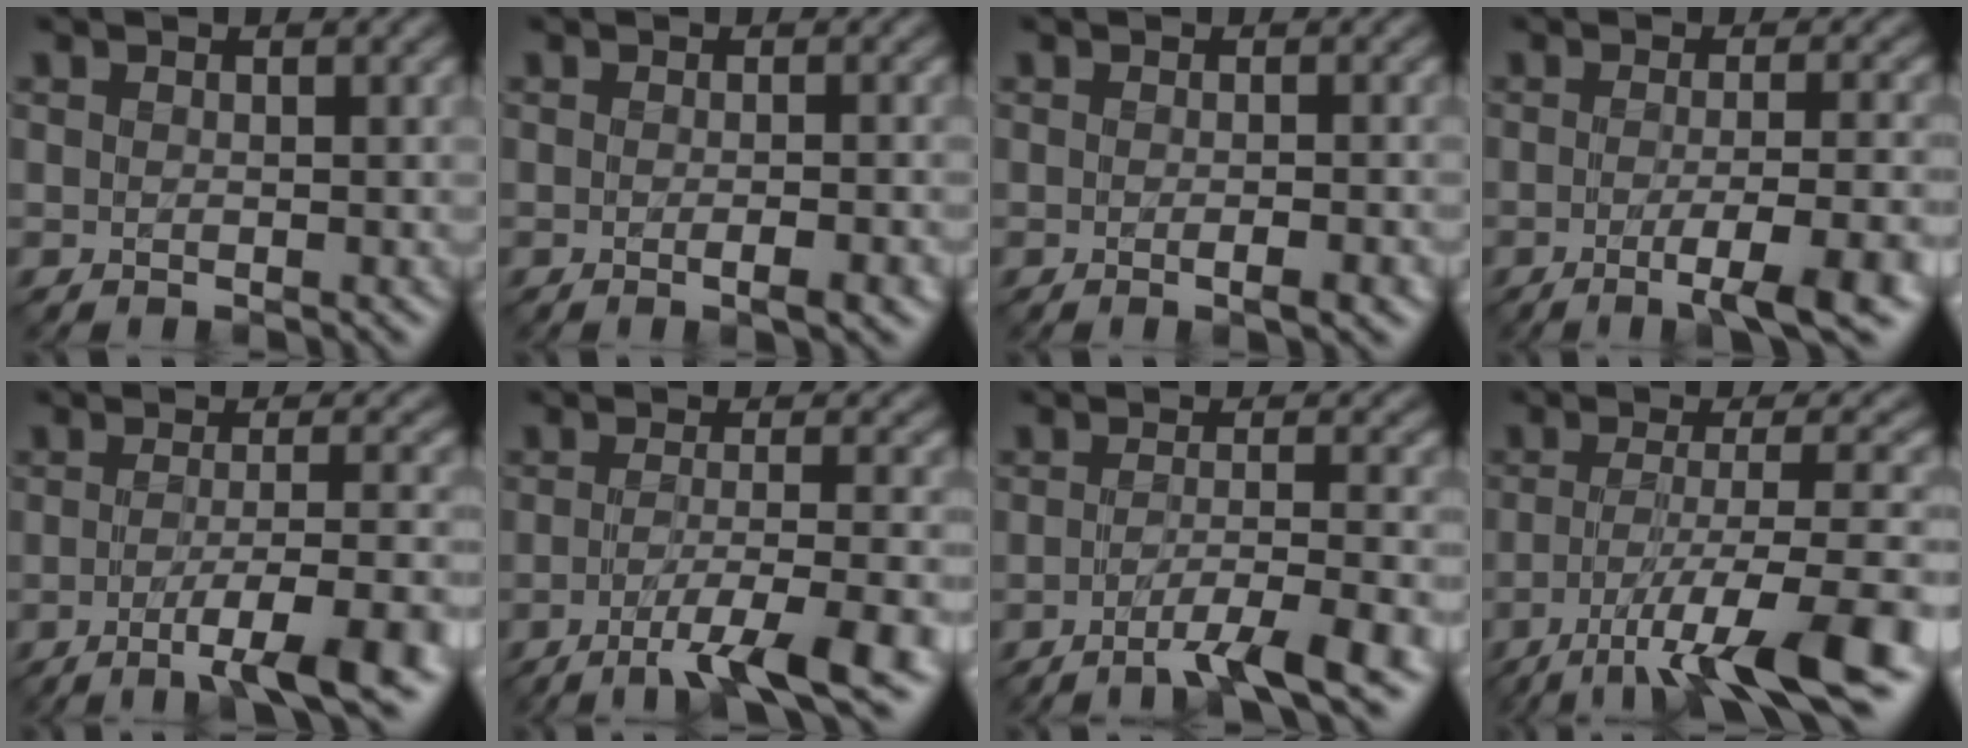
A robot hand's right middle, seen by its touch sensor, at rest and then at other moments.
{"total": 2.7, "force": [-0.9, 0.7, 2.5], "torque": [-0.029, -0.002, -0.012]}
{"total": 2.3, "force": [-0.8, 0.5, 2.1], "torque": [-0.024, -0.002, -0.011]}
{"total": 6.6, "force": [-2.6, 1.2, 5.9], "torque": [-0.084, -0.003, -0.043]}
{"total": 7.5, "force": [-3.3, 1.3, 6.6], "torque": [-0.095, -0.001, -0.057]}
{"total": 7.3, "force": [-3.7, 1.2, 6.2], "torque": [-0.090, -0.002, -0.064]}
{"total": 5.7, "force": [-3.3, 0.8, 4.6], "torque": [-0.063, 0.001, -0.061]}
{"total": 10.1, "force": [-5.3, 2.0, 8.3], "torque": [-0.131, -0.001, -0.086]}